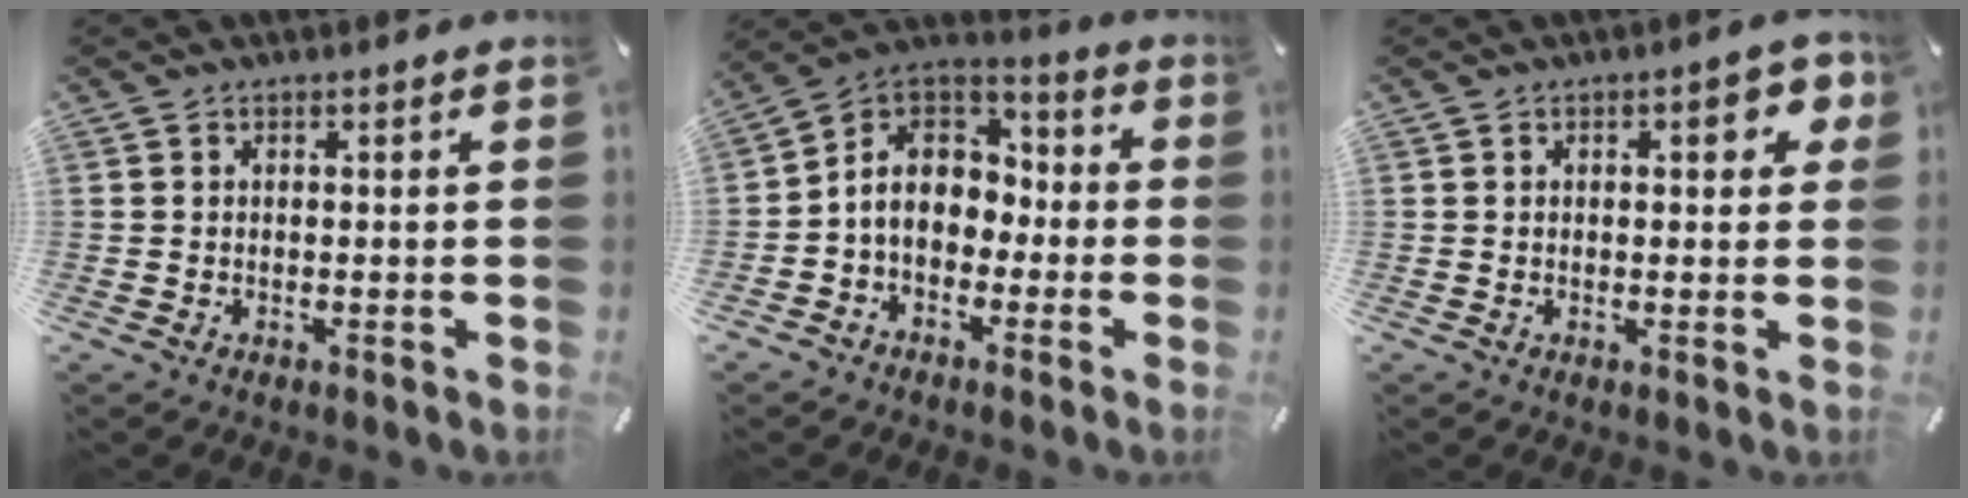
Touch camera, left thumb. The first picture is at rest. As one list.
[{"total": 9.3, "force": [-1.5, 8.0, 4.5], "torque": [-0.107, 0.012, -0.025]}, {"total": 5.2, "force": [1.5, 2.6, 4.3], "torque": [-0.046, -0.004, 0.016]}]